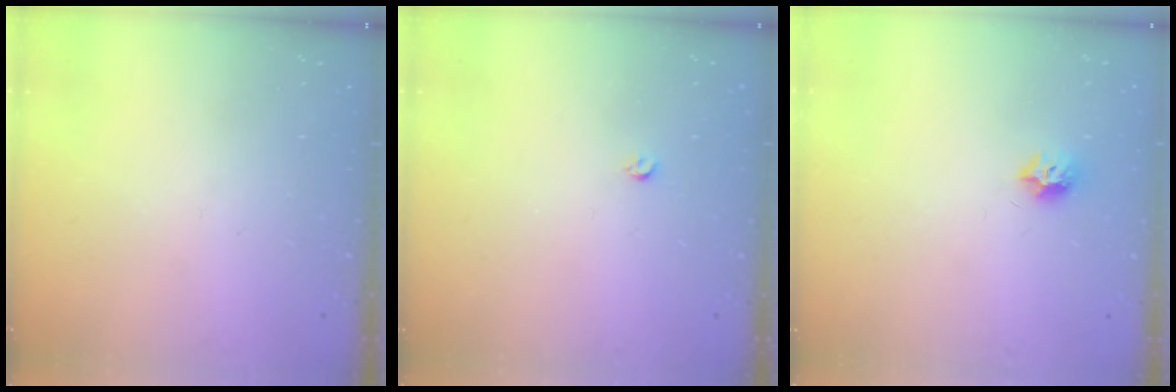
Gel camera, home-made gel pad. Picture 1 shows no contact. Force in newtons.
{"total": 2.8, "press": 2.8, "slide": 0.5}
{"total": 6.9, "press": 6.9, "slide": 0.3}